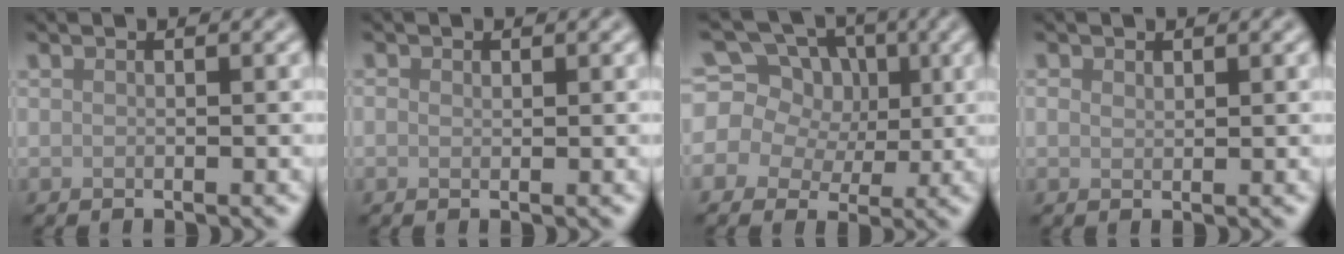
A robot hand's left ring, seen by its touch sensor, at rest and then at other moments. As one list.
[{"total": 0.6, "force": [0.3, 0.5, 0.3], "torque": [-0.006, -0.001, 0.003]}, {"total": 12.4, "force": [4.7, 9.7, 6.0], "torque": [-0.120, 0.038, 0.047]}, {"total": 0.9, "force": [0.6, 0.6, 0.3], "torque": [-0.007, 0.000, 0.011]}]